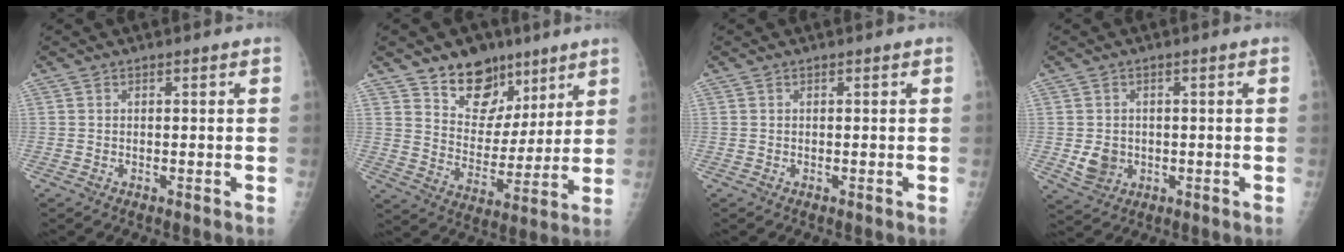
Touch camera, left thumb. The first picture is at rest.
{"total": 13.4, "force": [9.0, 8.8, 4.7], "torque": [-0.030, -0.053, 0.156]}
{"total": 0.0}
{"total": 4.4, "force": [-0.5, 3.8, 2.1], "torque": [-0.023, 0.000, 0.001]}